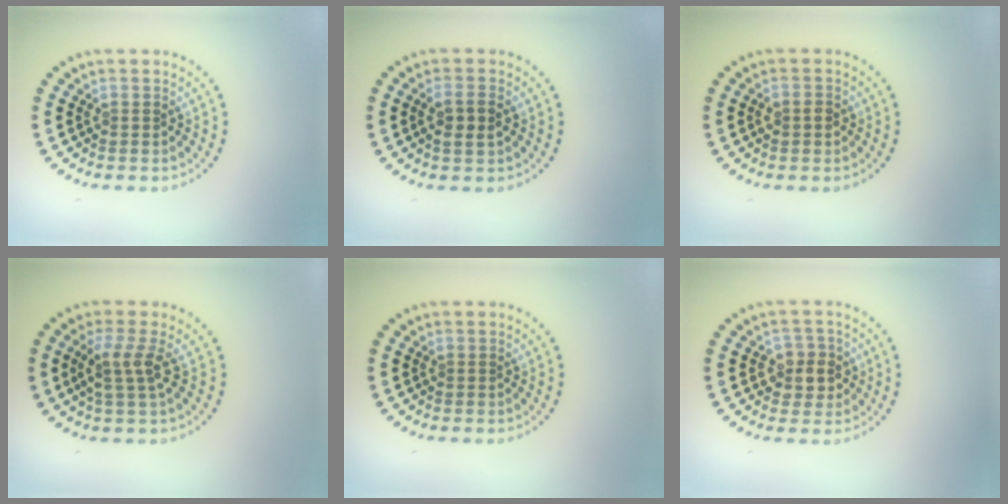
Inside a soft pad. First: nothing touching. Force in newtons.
{"total": 2.2, "press": 2.1, "slide": 0.5}
{"total": 1.4, "press": 1.3, "slide": 0.4}
{"total": 2.5, "press": 1.9, "slide": 1.6}
{"total": 0.0}
{"total": 2.6, "press": 2.4, "slide": 0.9}